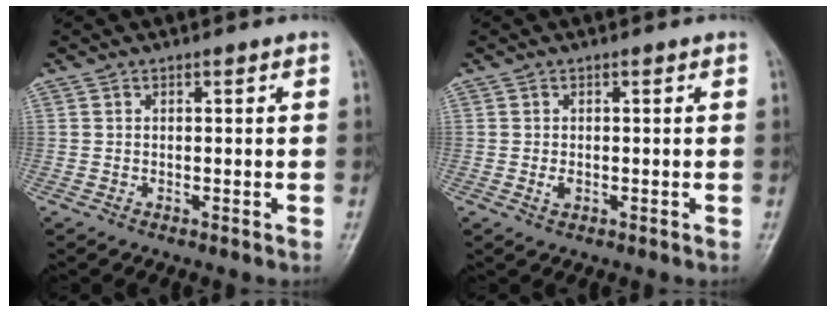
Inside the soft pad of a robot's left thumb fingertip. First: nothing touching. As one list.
[{"total": 1.4, "force": [-0.1, 0.9, 1.1], "torque": [-0.017, -0.002, 0.001]}]